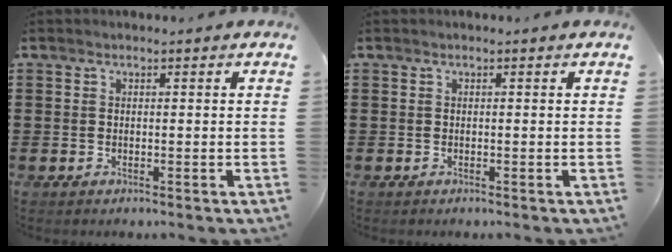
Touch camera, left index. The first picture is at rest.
{"total": 0.0}